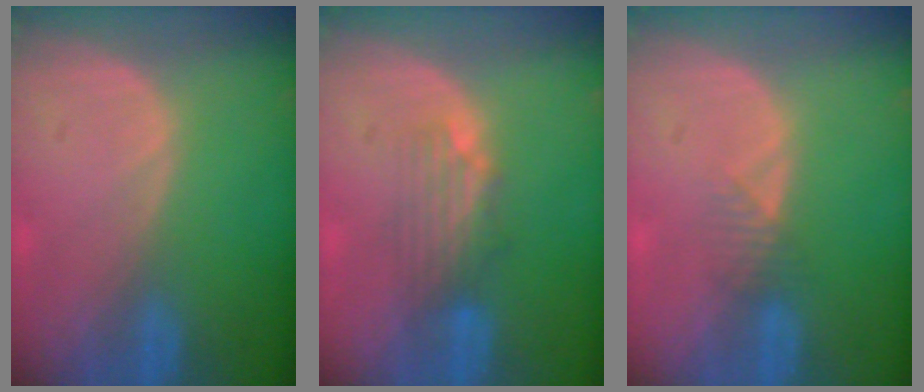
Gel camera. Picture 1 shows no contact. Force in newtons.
{"total": 3.7, "press": 3.7, "slide": 0.4}
{"total": 1.9, "press": 1.6, "slide": 1.0}